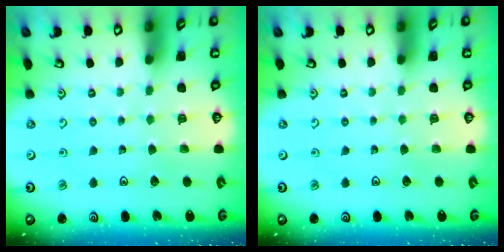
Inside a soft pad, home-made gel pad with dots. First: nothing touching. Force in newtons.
{"total": 0.0}